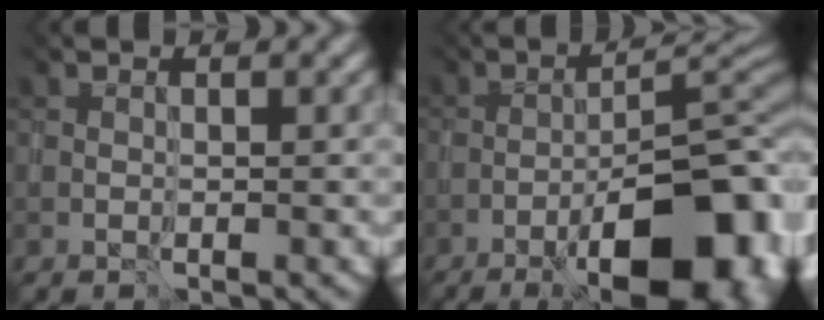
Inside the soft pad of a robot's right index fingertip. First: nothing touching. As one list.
[{"total": 13.8, "force": [-8.9, 3.7, 9.8], "torque": [-0.141, 0.008, -0.114]}]